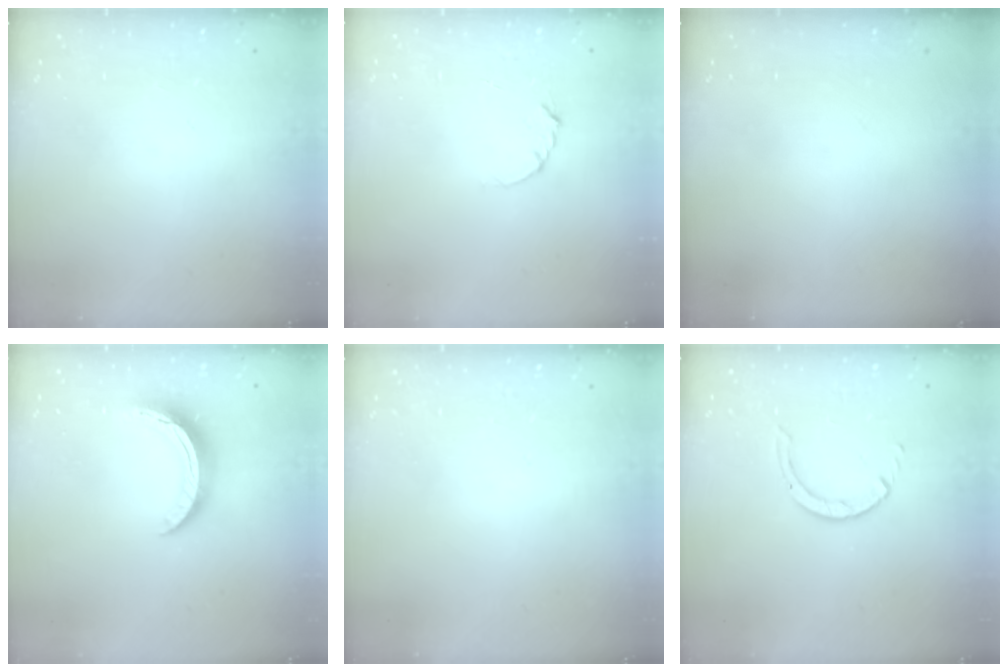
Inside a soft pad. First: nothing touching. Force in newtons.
{"total": 2.9, "press": 2.9, "slide": 0.3}
{"total": 0.0}
{"total": 10.4, "press": 10.3, "slide": 0.5}
{"total": 2.5, "press": 2.5, "slide": 0.2}
{"total": 1.7, "press": 1.7, "slide": 0.1}